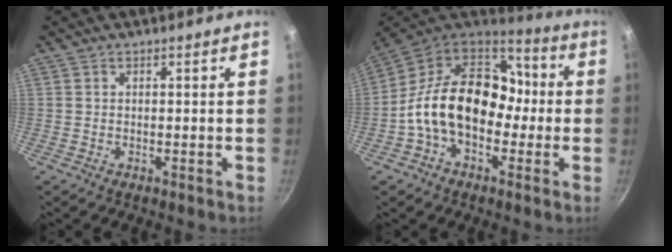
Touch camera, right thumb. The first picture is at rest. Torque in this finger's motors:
{"motor_torque": [2.06, 2.95, 1.60, -1.16, 0.29]}